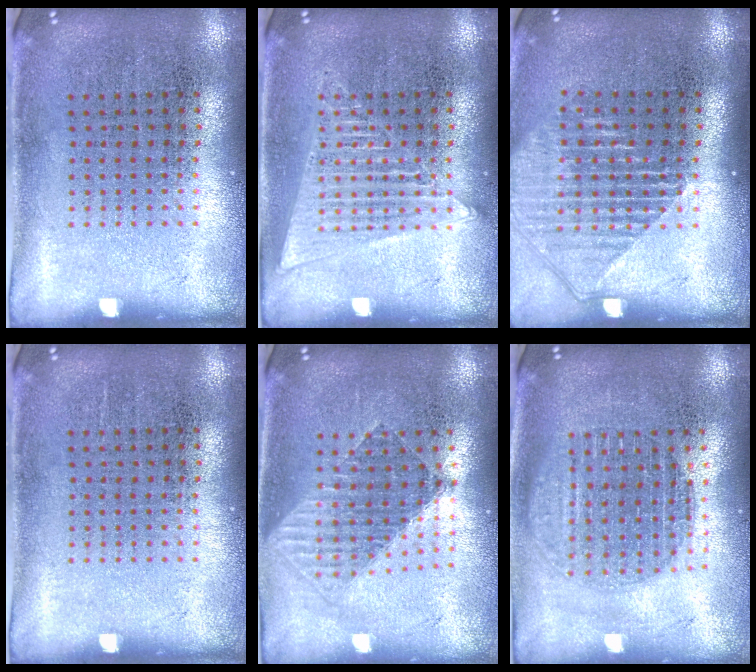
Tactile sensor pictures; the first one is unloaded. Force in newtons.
{"total": 2.2, "press": 2.2, "slide": 0.2}
{"total": 1.6, "press": 1.4, "slide": 0.7}
{"total": 0.0}
{"total": 1.5, "press": 1.2, "slide": 0.8}
{"total": 1.7, "press": 1.5, "slide": 0.9}